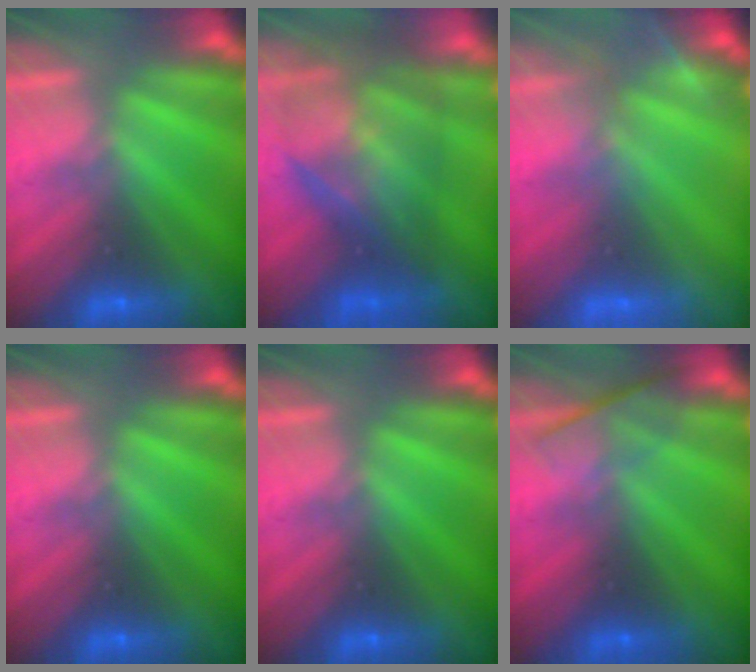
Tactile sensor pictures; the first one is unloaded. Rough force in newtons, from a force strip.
{"total": 7.5}
{"total": 2.9}
{"total": 0.0}
{"total": 0.0}
{"total": 2.4}